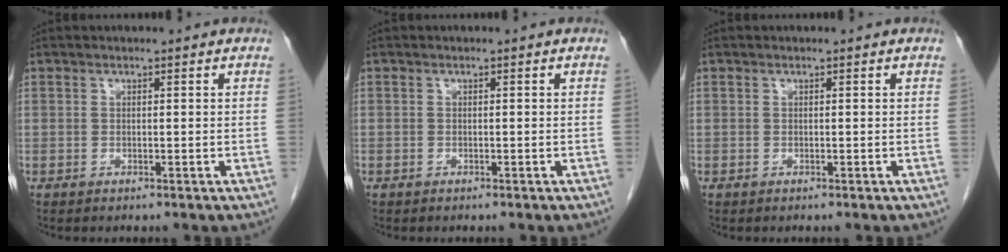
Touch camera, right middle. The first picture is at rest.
{"total": 0.0}
{"total": 0.0}